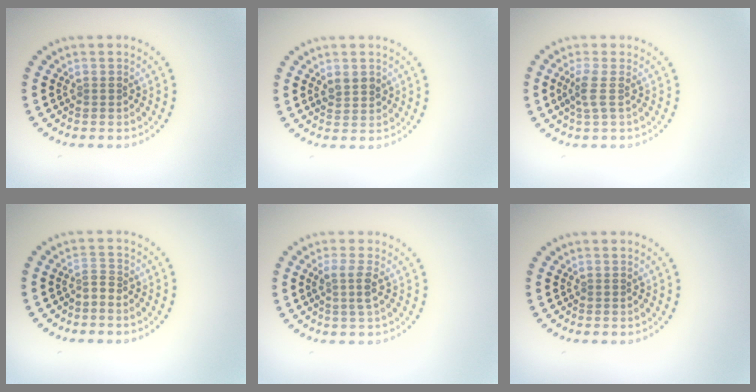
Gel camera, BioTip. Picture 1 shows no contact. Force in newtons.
{"total": 1.7, "press": 1.6, "slide": 0.3}
{"total": 1.7, "press": 1.3, "slide": 1.1}
{"total": 1.1, "press": 0.5, "slide": 1.0}
{"total": 1.9, "press": 1.6, "slide": 1.1}
{"total": 0.0}